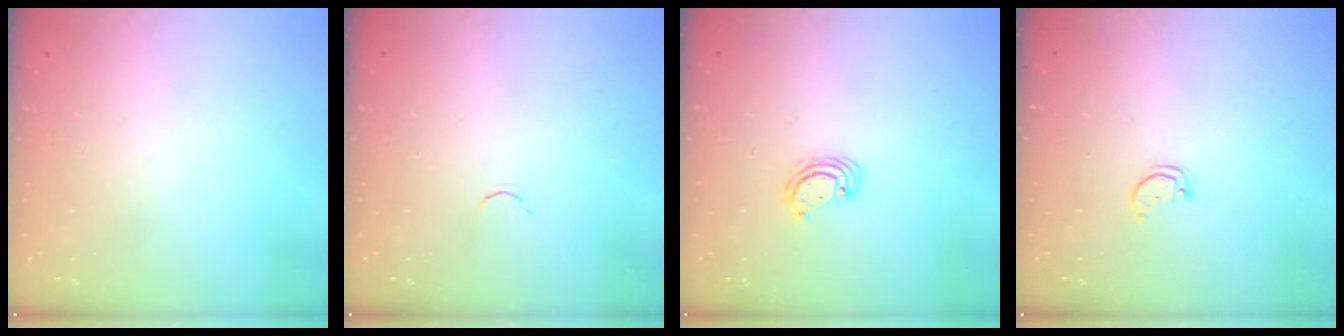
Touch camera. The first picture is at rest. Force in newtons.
{"total": 1.7, "press": 1.6, "slide": 0.5}
{"total": 2.5, "press": 2.5, "slide": 0.3}
{"total": 1.8, "press": 1.8, "slide": 0.1}